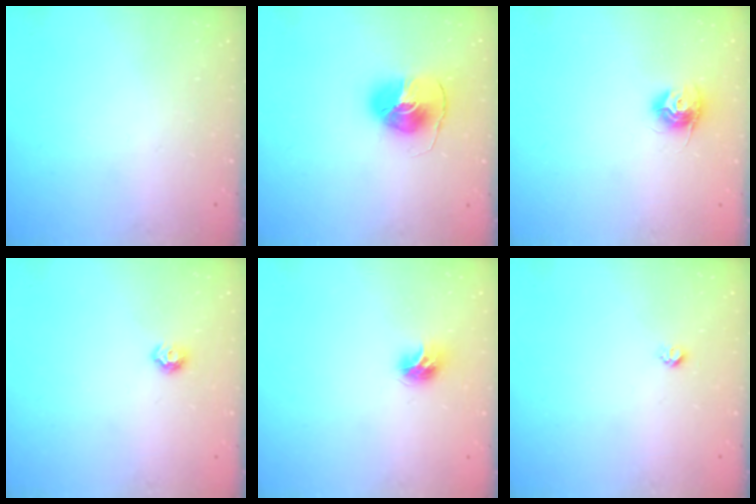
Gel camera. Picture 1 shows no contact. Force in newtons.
{"total": 8.7, "press": 8.7, "slide": 0.6}
{"total": 10.6, "press": 10.6, "slide": 0.7}
{"total": 6.1, "press": 6.1, "slide": 0.8}
{"total": 7.8, "press": 7.8, "slide": 0.4}
{"total": 3.3, "press": 3.3, "slide": 0.5}